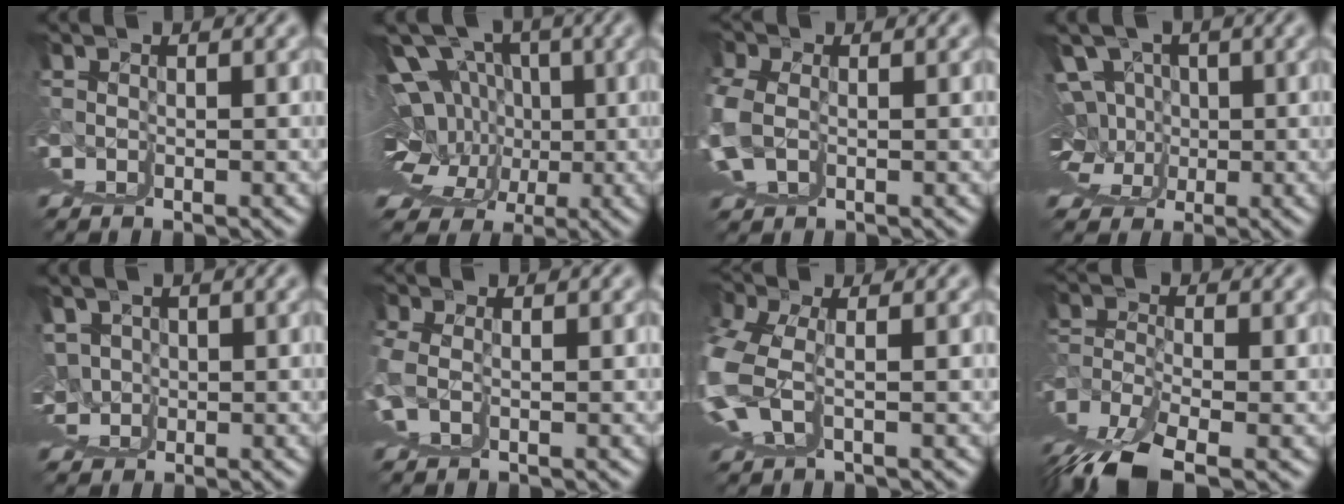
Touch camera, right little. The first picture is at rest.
{"total": 11.6, "force": [3.9, 6.1, 9.1], "torque": [-0.112, -0.005, 0.072]}
{"total": 3.1, "force": [1.3, 2.7, 0.7], "torque": [-0.025, -0.005, 0.022]}
{"total": 3.2, "force": [1.9, 1.5, 2.2], "torque": [-0.023, -0.024, 0.050]}
{"total": 4.2, "force": [2.4, 2.6, 2.3], "torque": [-0.036, -0.019, 0.047]}
{"total": 1.8, "force": [1.2, 1.2, 0.1], "torque": [-0.027, -0.007, 0.023]}
{"total": 0.9, "force": [0.1, 0.5, 0.7], "torque": [-0.037, -0.016, 0.015]}
{"total": 4.1, "force": [1.0, -2.0, 3.4], "torque": [-0.054, 0.003, 0.034]}